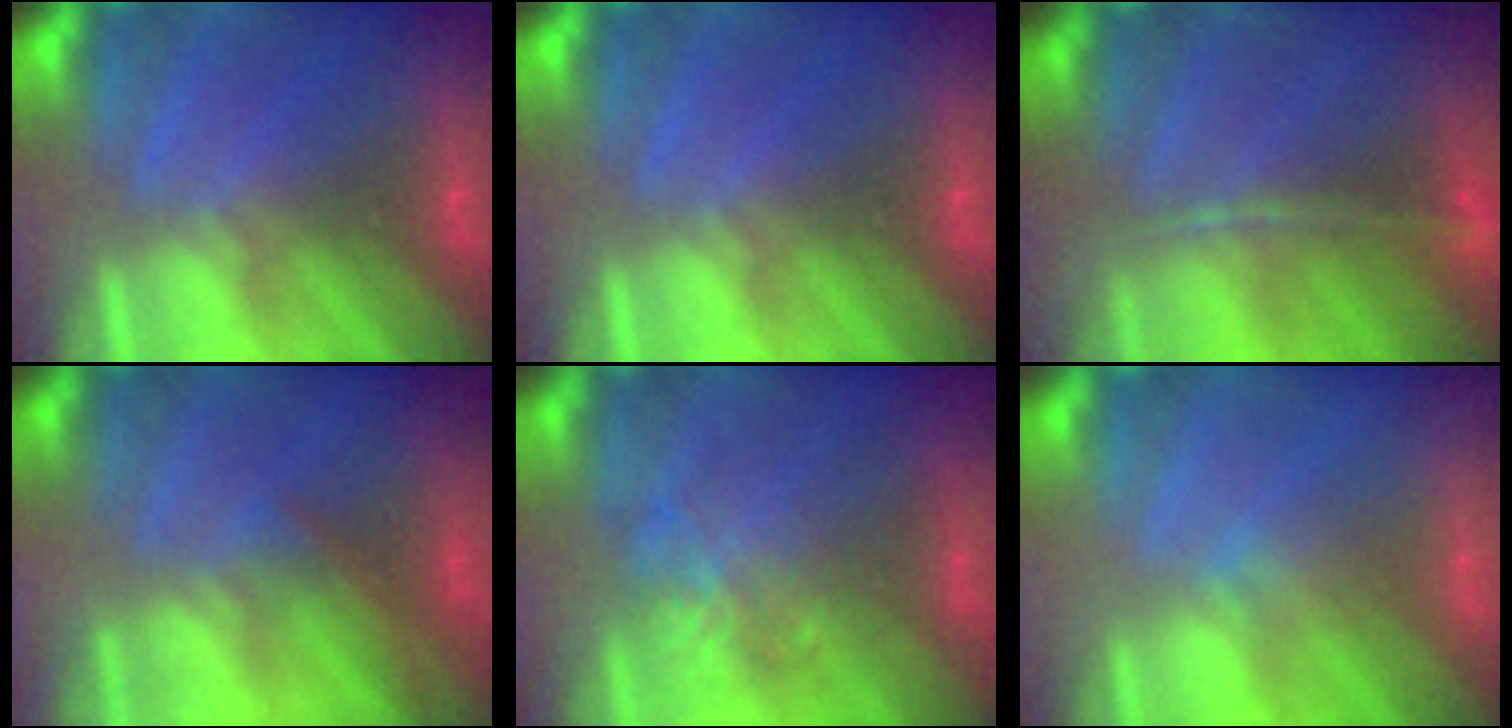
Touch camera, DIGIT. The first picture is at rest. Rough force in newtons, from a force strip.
{"total": 0.0}
{"total": 1.2}
{"total": 2.0}
{"total": 2.3}
{"total": 2.9}